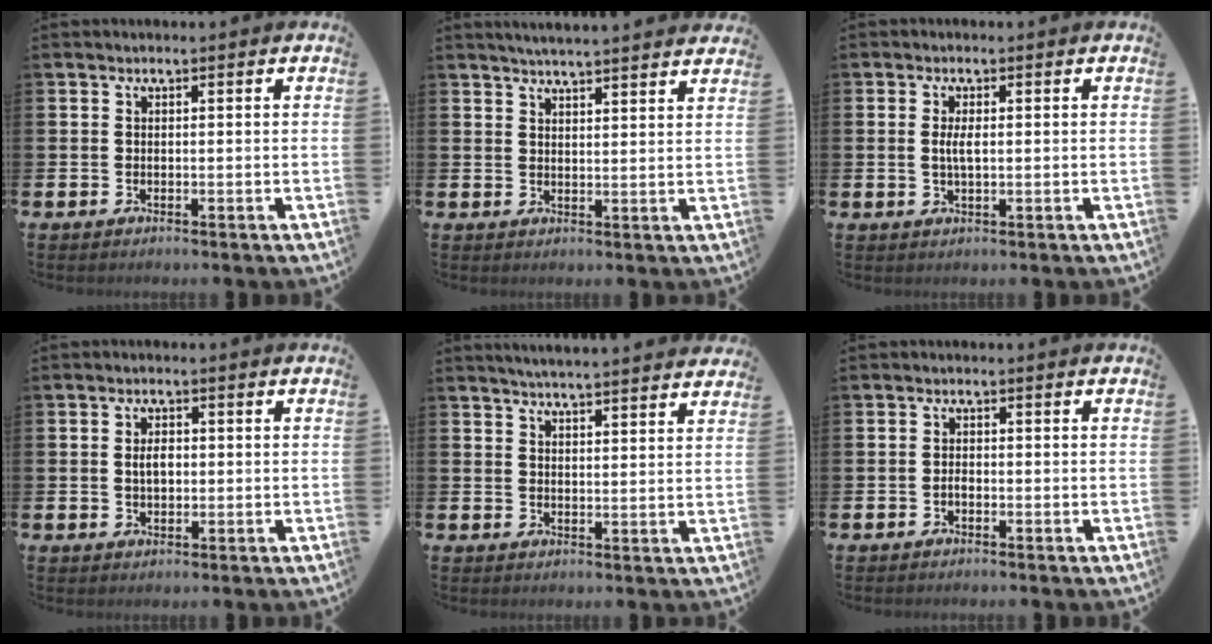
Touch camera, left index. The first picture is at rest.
{"total": 3.9, "force": [3.9, -0.5, 0.5], "torque": [-0.013, -0.021, 0.068]}
{"total": 2.4, "force": [0.2, 0.8, 2.2], "torque": [-0.038, 0.002, 0.001]}
{"total": 2.6, "force": [0.3, 1.6, 2.0], "torque": [-0.021, -0.001, 0.000]}
{"total": 4.3, "force": [4.3, -0.5, 0.4], "torque": [-0.013, -0.027, 0.075]}
{"total": 0.9, "force": [-0.5, 0.5, 0.6], "torque": [-0.008, -0.004, -0.011]}